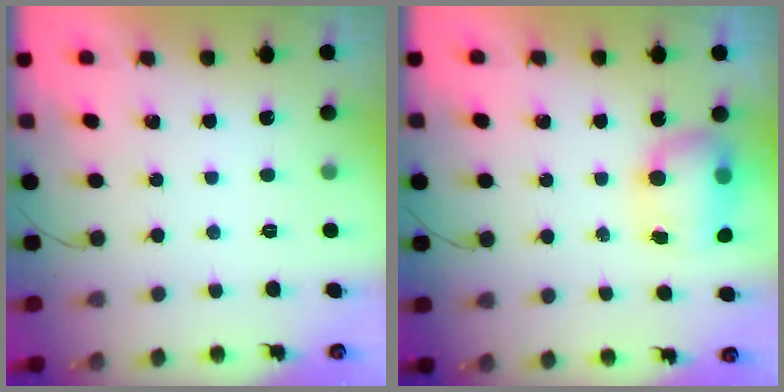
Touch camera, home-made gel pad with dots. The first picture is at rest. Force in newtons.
{"total": 7.8, "press": 7.7, "slide": 1.1}